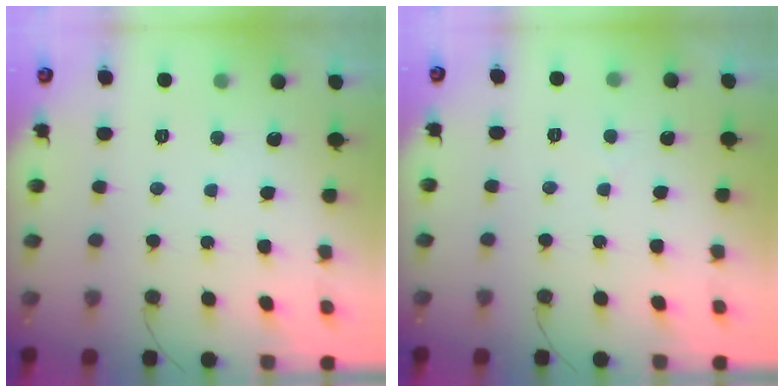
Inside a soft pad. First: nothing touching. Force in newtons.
{"total": 2.7, "press": 2.7, "slide": 0.2}